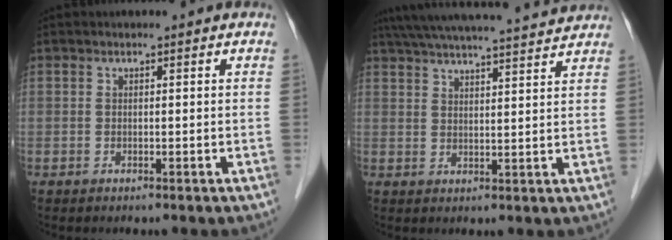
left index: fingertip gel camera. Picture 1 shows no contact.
{"total": 19.0, "force": [17.5, 0.5, 7.2], "torque": [-0.126, 0.027, 0.245]}